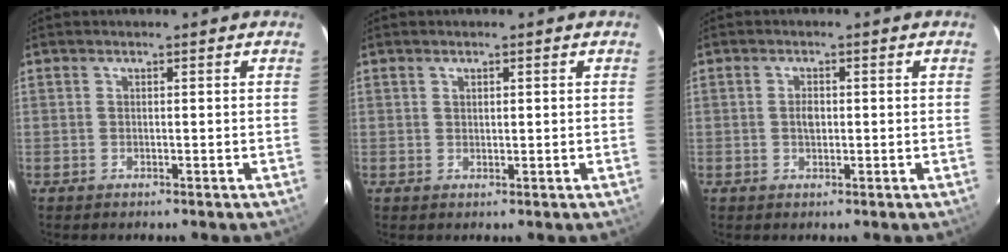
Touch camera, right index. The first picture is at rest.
{"total": 0.9, "force": [0.5, 0.5, 0.4], "torque": [-0.006, 0.003, 0.010]}
{"total": 1.8, "force": [-0.1, 1.2, 1.4], "torque": [-0.025, 0.004, -0.002]}